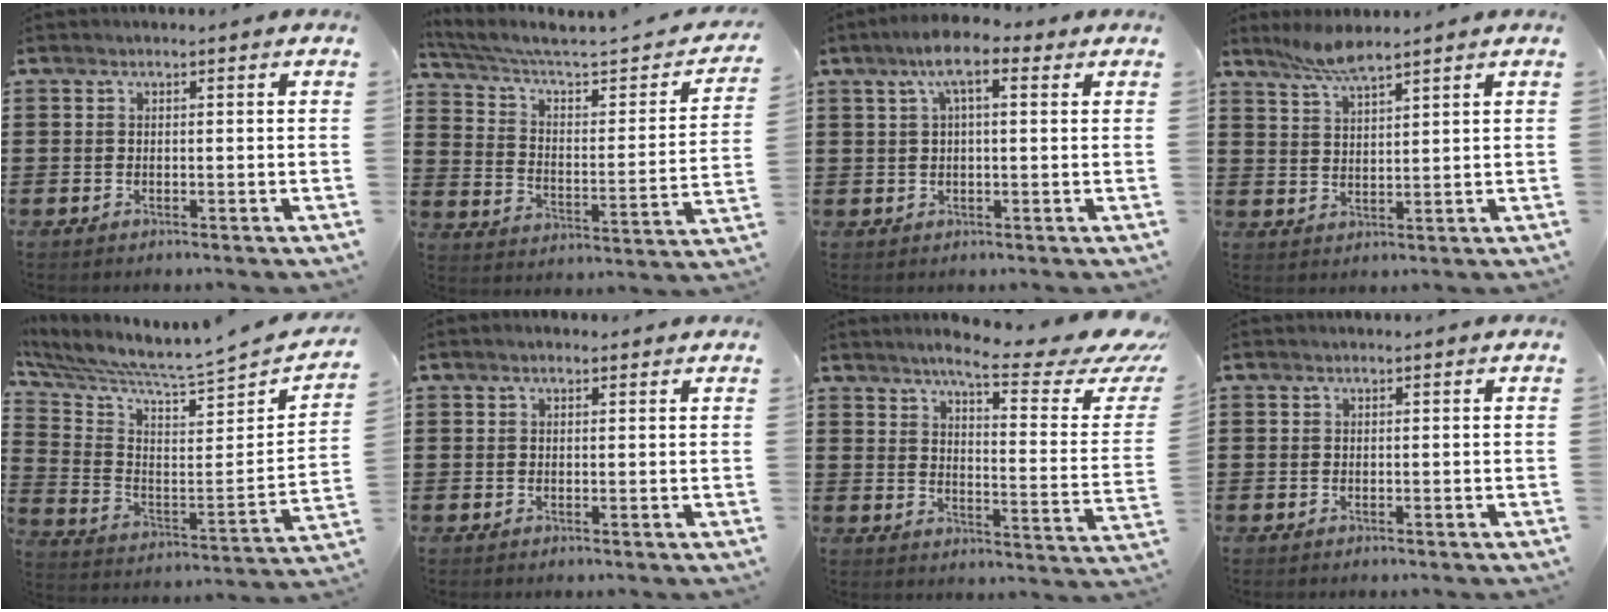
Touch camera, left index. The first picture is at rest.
{"total": 4.4, "force": [3.1, 1.2, 2.8], "torque": [-0.074, -0.030, 0.044]}
{"total": 6.6, "force": [3.3, 1.6, 5.5], "torque": [-0.114, 0.014, 0.055]}
{"total": 4.1, "force": [3.6, 0.2, 1.9], "torque": [-0.048, -0.006, 0.067]}
{"total": 5.3, "force": [4.9, -0.8, 1.9], "torque": [-0.066, -0.070, 0.073]}
{"total": 0.8, "force": [0.6, 0.4, 0.3], "torque": [-0.007, 0.005, 0.011]}
{"total": 8.8, "force": [6.5, 1.0, 5.8], "torque": [-0.096, -0.053, 0.098]}
{"total": 0.0}